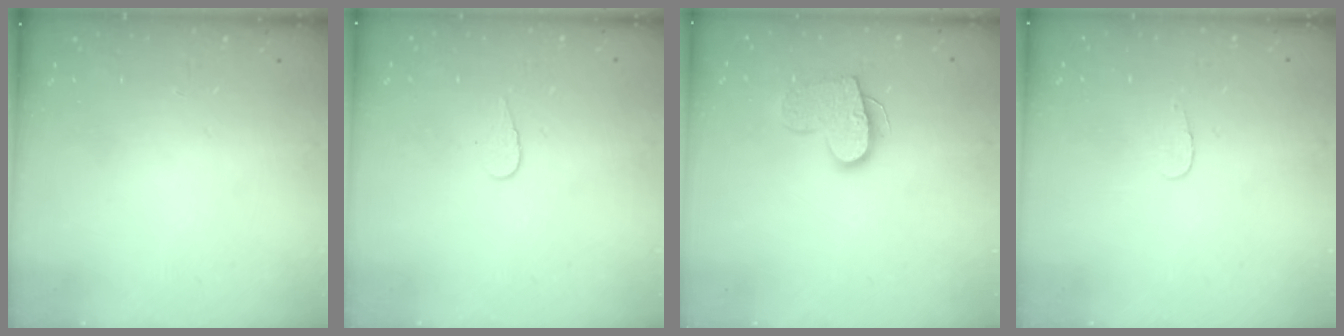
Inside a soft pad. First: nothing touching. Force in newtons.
{"total": 3.6, "press": 3.6, "slide": 0.3}
{"total": 12.4, "press": 12.4, "slide": 0.7}
{"total": 2.8, "press": 2.8, "slide": 0.3}